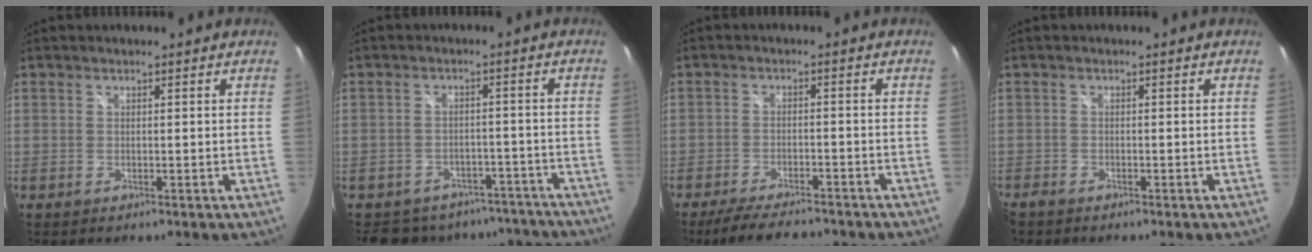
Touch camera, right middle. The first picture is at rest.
{"total": 13.8, "force": [-11.8, 6.4, 3.1], "torque": [-0.067, 0.024, -0.141]}
{"total": 10.1, "force": [-8.6, 2.5, 4.7], "torque": [-0.106, -0.017, -0.135]}
{"total": 1.7, "force": [-1.5, 0.6, 0.3], "torque": [-0.011, -0.006, -0.031]}